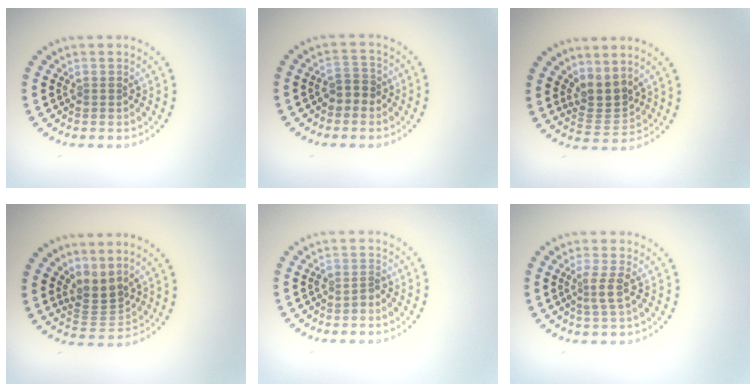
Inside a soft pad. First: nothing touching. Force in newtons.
{"total": 2.0, "press": 1.9, "slide": 0.6}
{"total": 2.8, "press": 2.1, "slide": 1.8}
{"total": 2.8, "press": 2.0, "slide": 1.9}
{"total": 1.1, "press": 0.8, "slide": 0.6}
{"total": 1.8, "press": 1.3, "slide": 1.2}